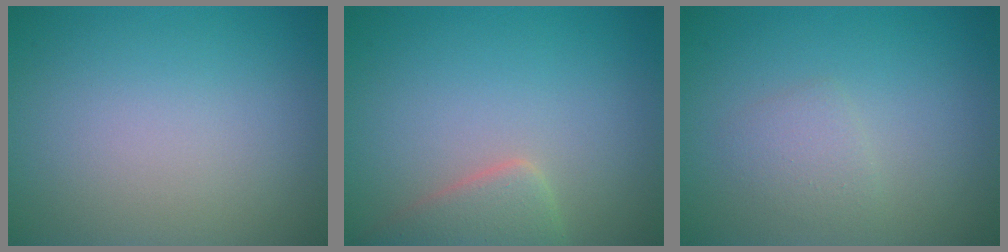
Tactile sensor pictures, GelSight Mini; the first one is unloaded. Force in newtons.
{"total": 2.9, "press": 2.9, "slide": 0.3}
{"total": 1.5, "press": 1.5, "slide": 0.0}